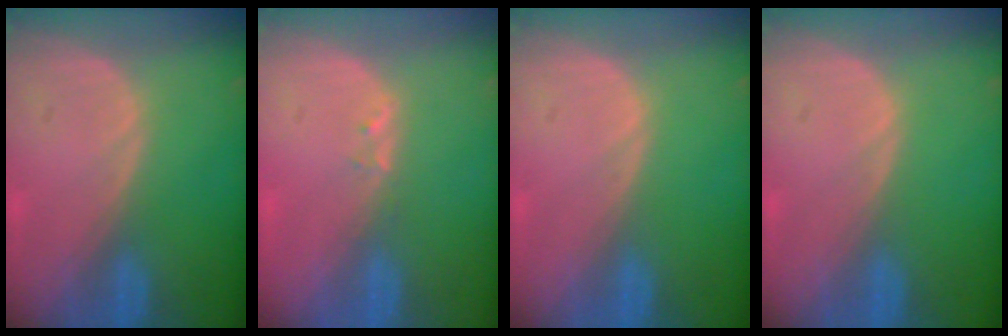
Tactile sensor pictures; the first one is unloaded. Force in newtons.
{"total": 1.0, "press": 0.9, "slide": 0.5}
{"total": 0.0}
{"total": 0.0}